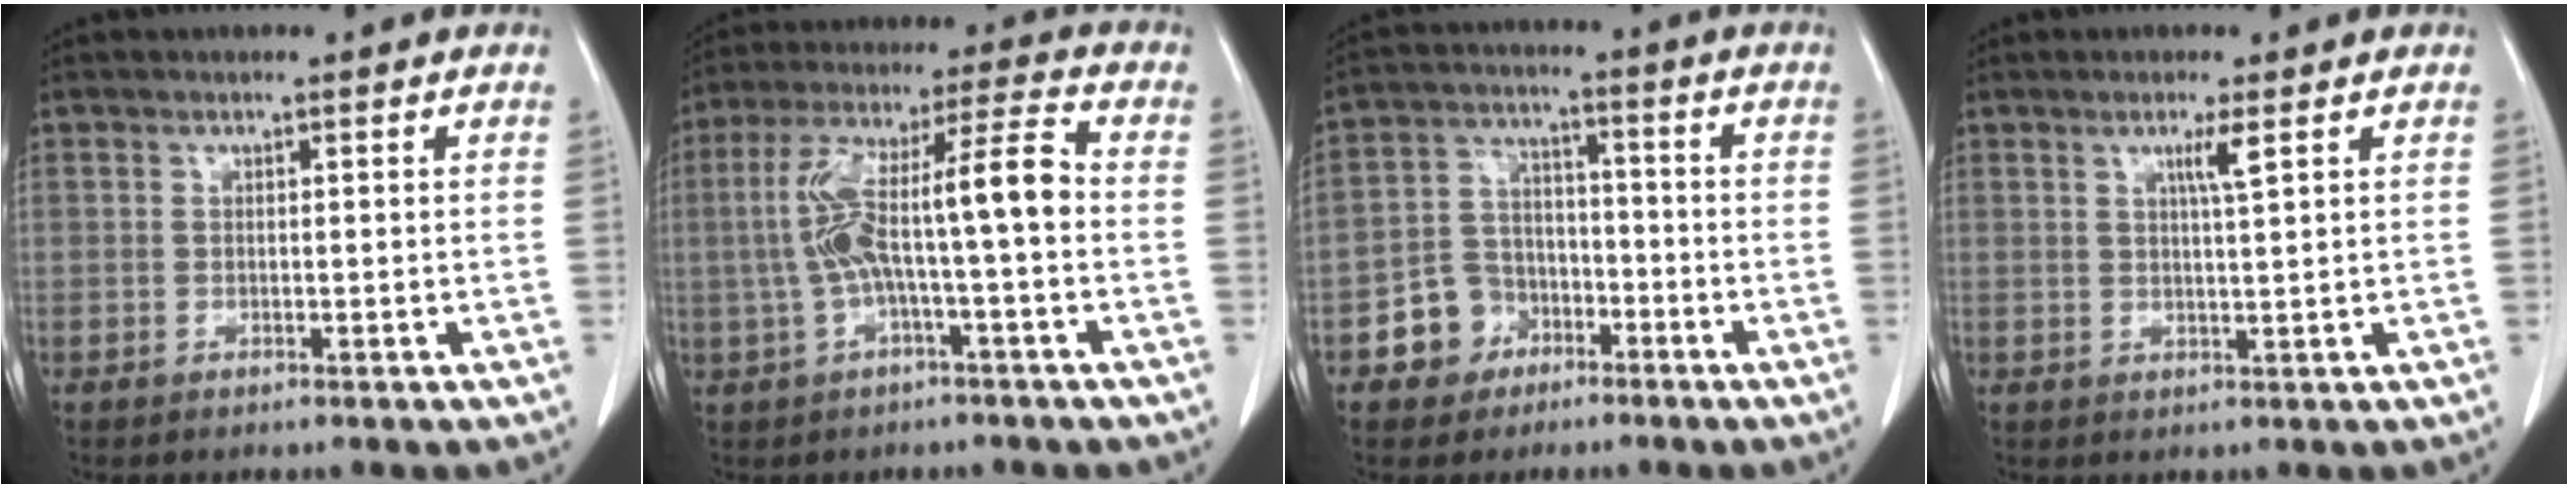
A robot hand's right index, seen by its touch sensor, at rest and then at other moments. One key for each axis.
{"total": 12.2, "fx": -0.9, "fy": 1.7, "fz": 12.0, "tx": -0.228, "ty": 0.045, "tz": -0.015}
{"total": 7.7, "fx": -3.8, "fy": 6.5, "fz": 1.6, "tx": -0.031, "ty": 0.021, "tz": -0.061}
{"total": 2.7, "fx": 1.3, "fy": -0.4, "fz": 2.3, "tx": -0.043, "ty": -0.004, "tz": 0.024}